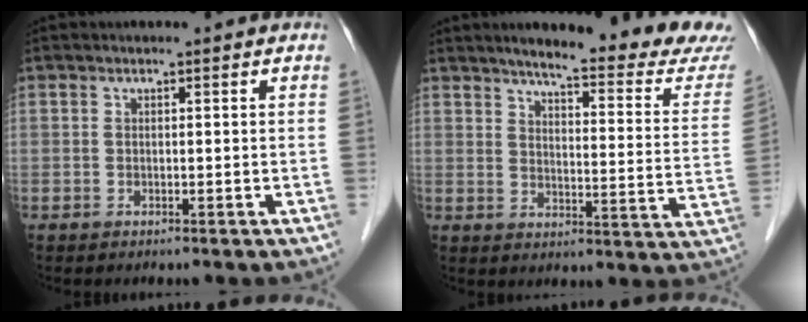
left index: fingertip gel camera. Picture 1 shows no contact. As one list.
[{"total": 20.7, "force": [18.5, 1.1, 9.2], "torque": [-0.117, -0.067, 0.219]}]